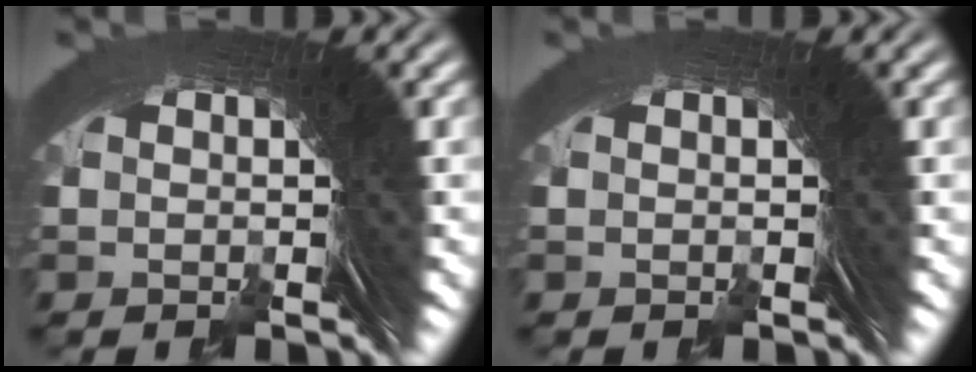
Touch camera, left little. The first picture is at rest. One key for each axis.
{"total": 0.0}